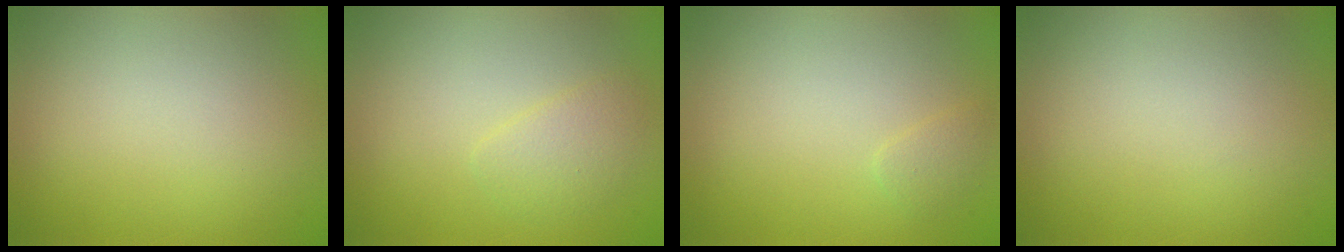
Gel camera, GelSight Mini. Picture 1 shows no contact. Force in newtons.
{"total": 1.6, "press": 1.6, "slide": 0.1}
{"total": 0.8, "press": 0.8, "slide": 0.1}
{"total": 0.0}